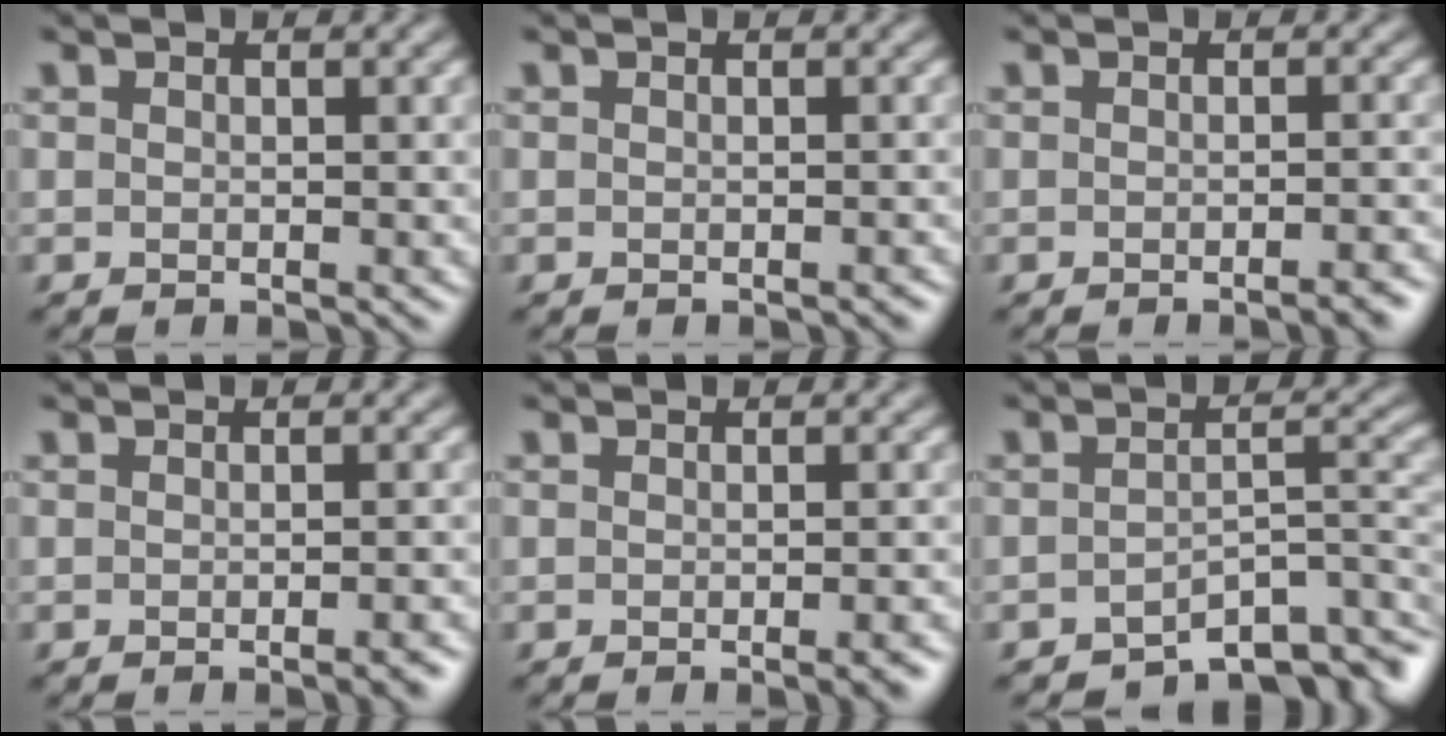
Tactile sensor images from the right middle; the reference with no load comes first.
{"total": 0.5, "force": [-0.4, 0.1, 0.3], "torque": [-0.003, 0.002, -0.004]}
{"total": 2.0, "force": [-1.2, 0.5, 1.5], "torque": [-0.010, 0.002, -0.021]}
{"total": 2.1, "force": [-1.1, 0.5, 1.7], "torque": [-0.013, 0.001, -0.017]}
{"total": 2.4, "force": [-1.0, 0.6, 2.0], "torque": [-0.016, 0.000, -0.014]}
{"total": 6.6, "force": [-4.9, 2.7, 3.7], "torque": [-0.031, -0.009, -0.070]}